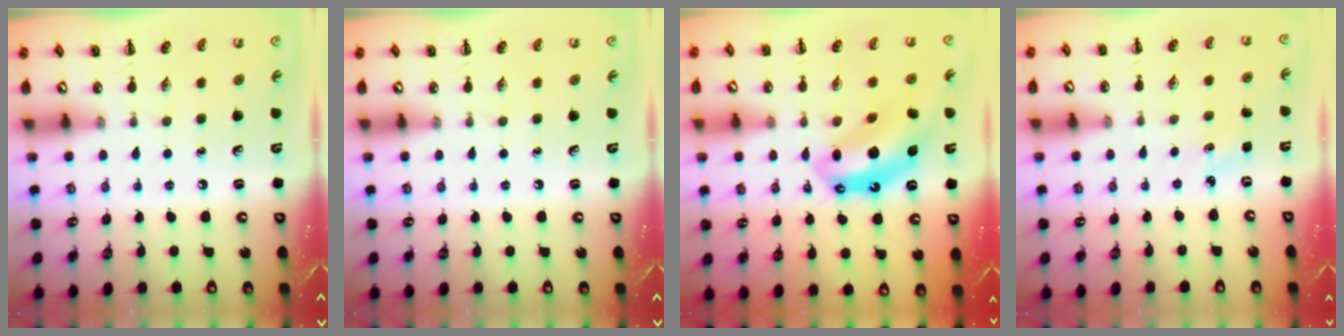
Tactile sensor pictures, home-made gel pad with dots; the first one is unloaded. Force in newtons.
{"total": 0.0}
{"total": 11.3, "press": 10.9, "slide": 3.0}
{"total": 1.8, "press": 1.7, "slide": 0.5}